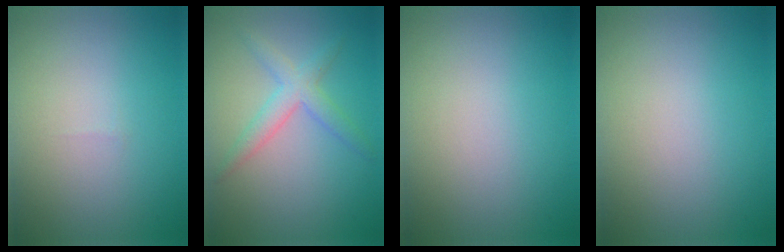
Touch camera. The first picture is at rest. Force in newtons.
{"total": 2.9, "press": 2.9, "slide": 0.1}
{"total": 0.0}
{"total": 0.0}